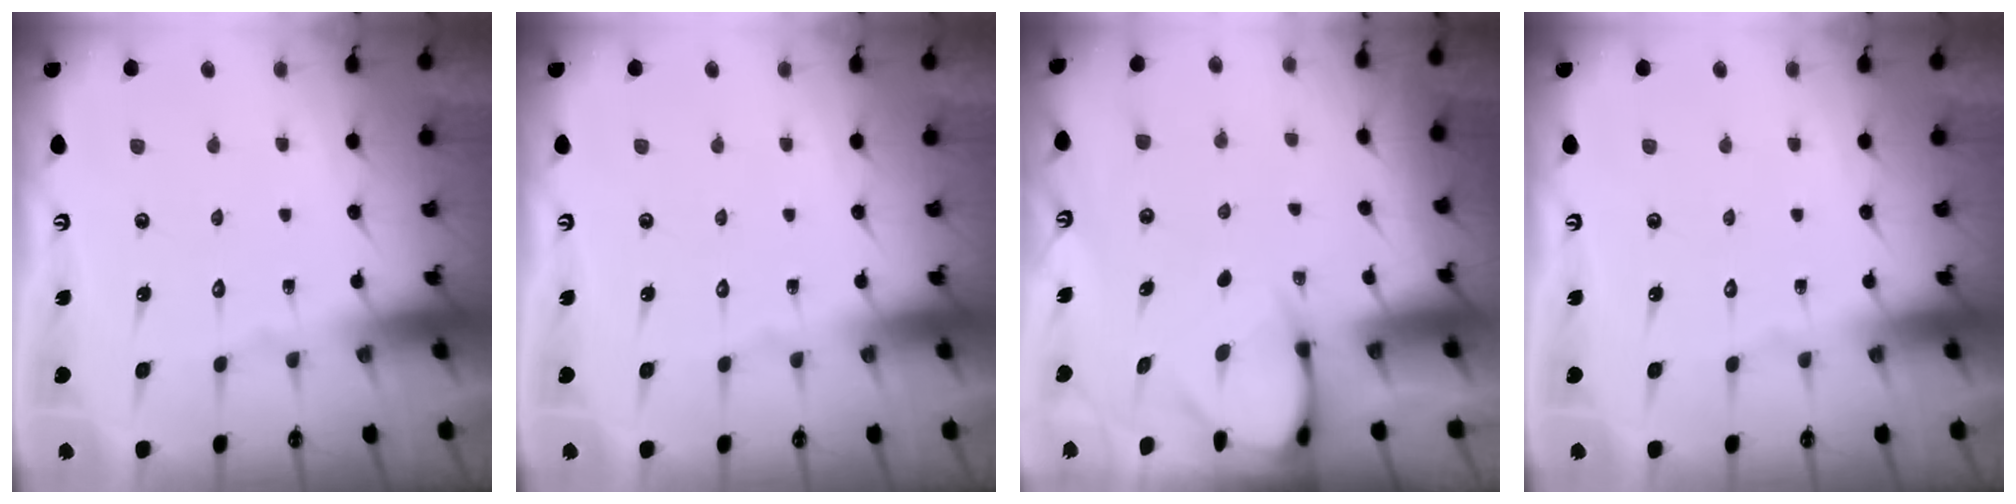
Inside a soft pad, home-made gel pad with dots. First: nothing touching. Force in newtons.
{"total": 0.0}
{"total": 3.7, "press": 3.6, "slide": 0.3}
{"total": 0.0}